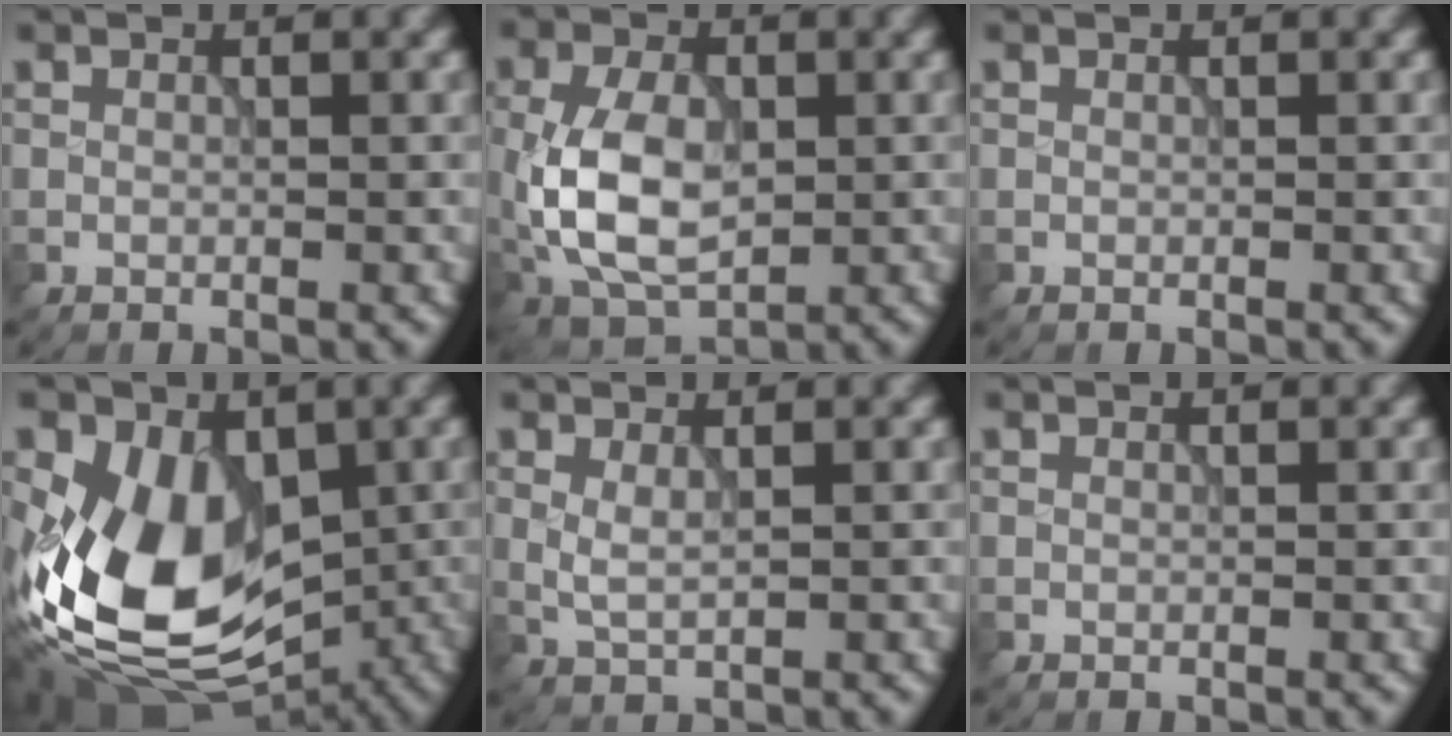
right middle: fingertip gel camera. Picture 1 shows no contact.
{"total": 7.6, "force": [-0.5, 4.6, 6.0], "torque": [-0.130, 0.003, -0.013]}
{"total": 0.0}
{"total": 12.6, "force": [-1.3, 8.8, 8.9], "torque": [-0.165, -0.024, -0.030]}
{"total": 1.3, "force": [0.5, 0.4, 1.1], "torque": [-0.028, 0.000, 0.014]}
{"total": 0.0}